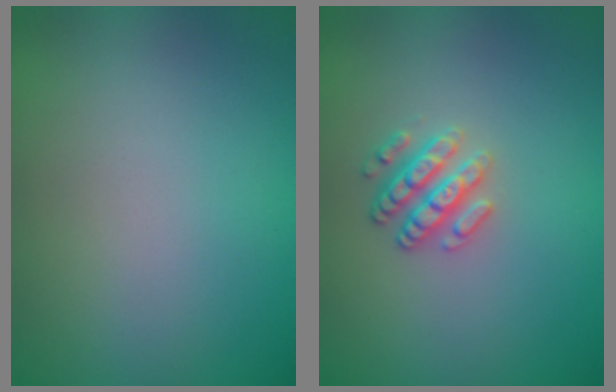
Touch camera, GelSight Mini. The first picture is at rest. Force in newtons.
{"total": 2.5, "press": 2.4, "slide": 0.7}